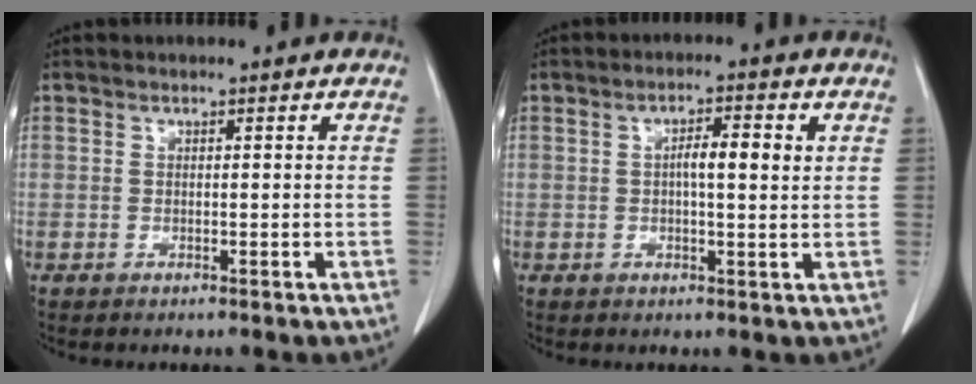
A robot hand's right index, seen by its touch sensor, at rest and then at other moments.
{"total": 4.5, "force": [0.9, 0.9, 4.4], "torque": [-0.074, 0.008, 0.012]}